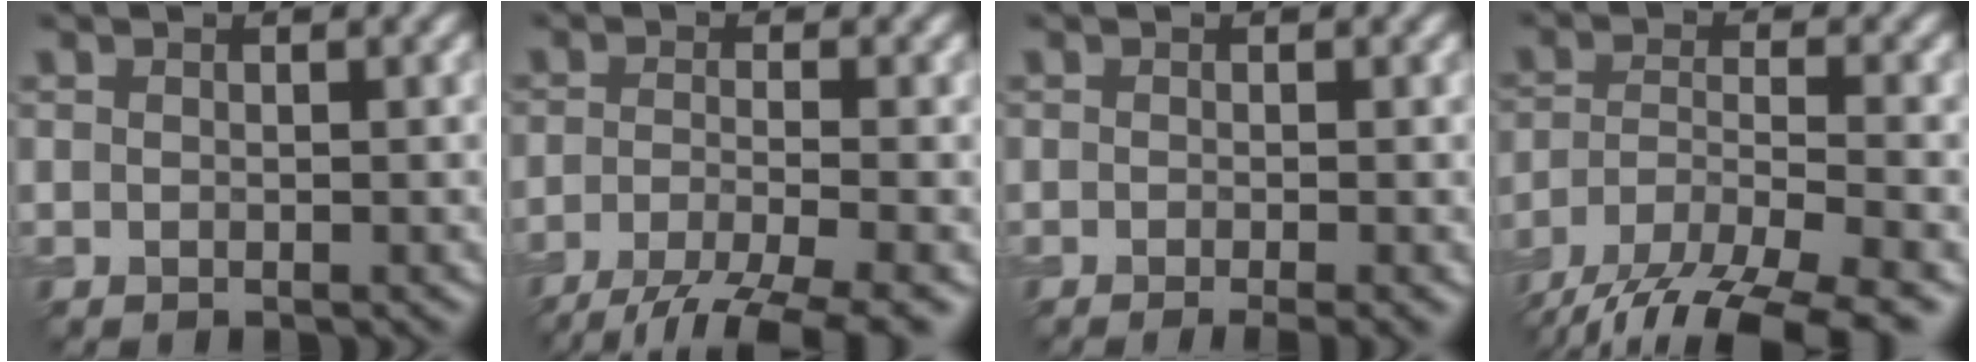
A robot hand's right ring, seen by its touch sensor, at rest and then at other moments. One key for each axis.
{"total": 7.0, "fx": -4.8, "fy": 1.4, "fz": 5.0, "tx": -0.078, "ty": -0.009, "tz": -0.090}
{"total": 2.4, "fx": -0.9, "fy": 0.6, "fz": 2.1, "tx": -0.025, "ty": -0.009, "tz": -0.014}
{"total": 12.6, "fx": -10.0, "fy": 4.1, "fz": 6.4, "tx": -0.125, "ty": -0.034, "tz": -0.150}